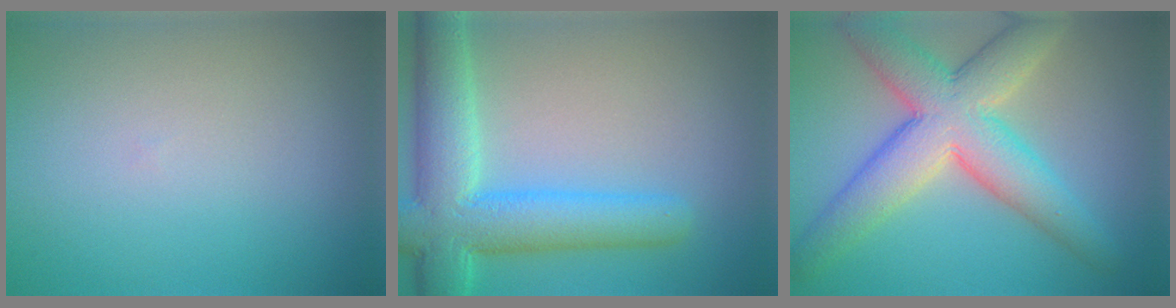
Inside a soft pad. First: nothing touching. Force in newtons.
{"total": 8.5, "press": 8.5, "slide": 0.7}
{"total": 8.6, "press": 8.6, "slide": 0.4}